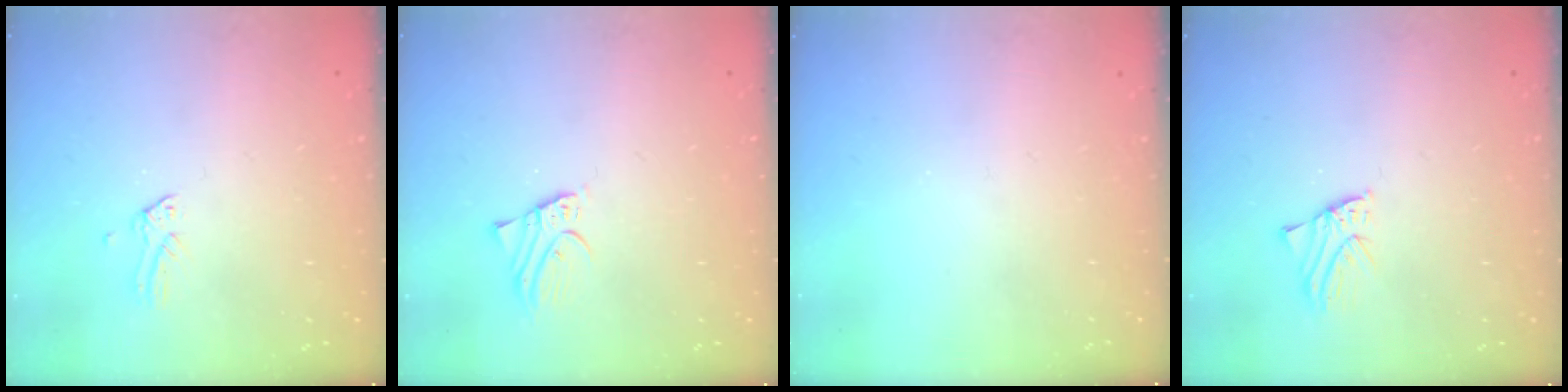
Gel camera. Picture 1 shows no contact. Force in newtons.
{"total": 2.1, "press": 2.1, "slide": 0.1}
{"total": 0.0}
{"total": 0.9, "press": 0.8, "slide": 0.2}